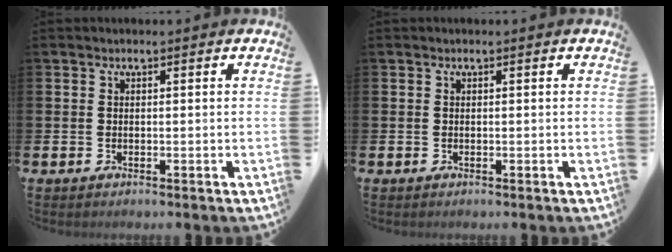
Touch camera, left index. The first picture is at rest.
{"total": 0.0}